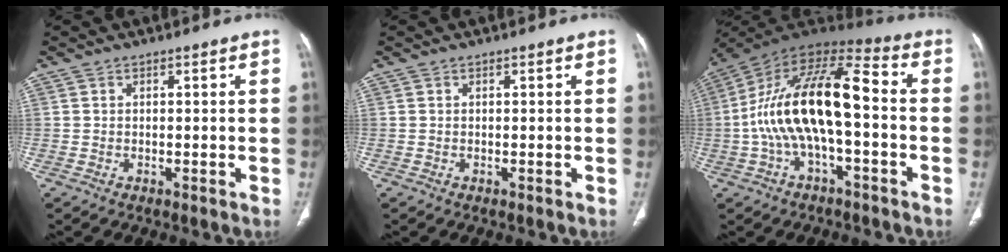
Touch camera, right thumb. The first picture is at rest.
{"total": 0.0}
{"total": 19.2, "force": [-2.0, 7.9, 17.4], "torque": [-0.326, 0.056, -0.040]}